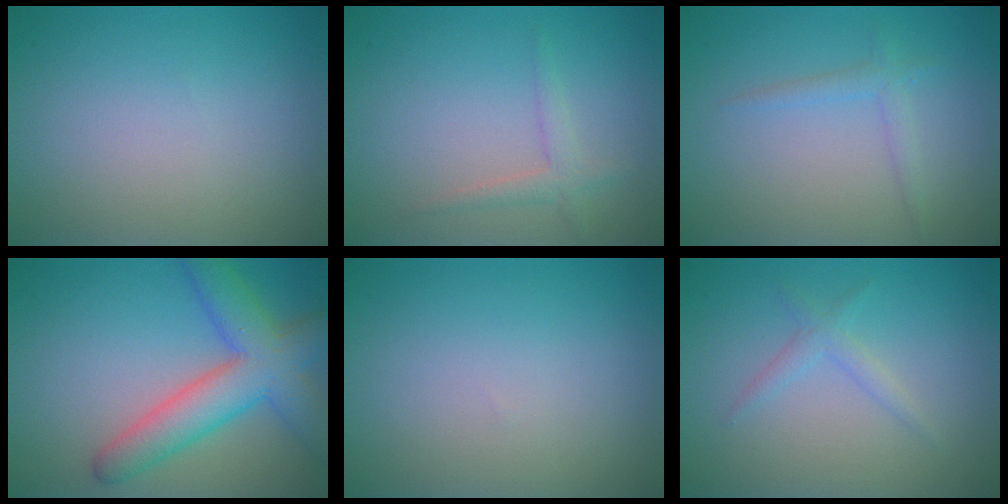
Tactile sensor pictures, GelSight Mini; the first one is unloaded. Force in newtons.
{"total": 1.6, "press": 1.6, "slide": 0.1}
{"total": 1.4, "press": 1.4, "slide": 0.1}
{"total": 7.0, "press": 7.0, "slide": 0.4}
{"total": 0.0}
{"total": 1.4, "press": 1.4, "slide": 0.0}